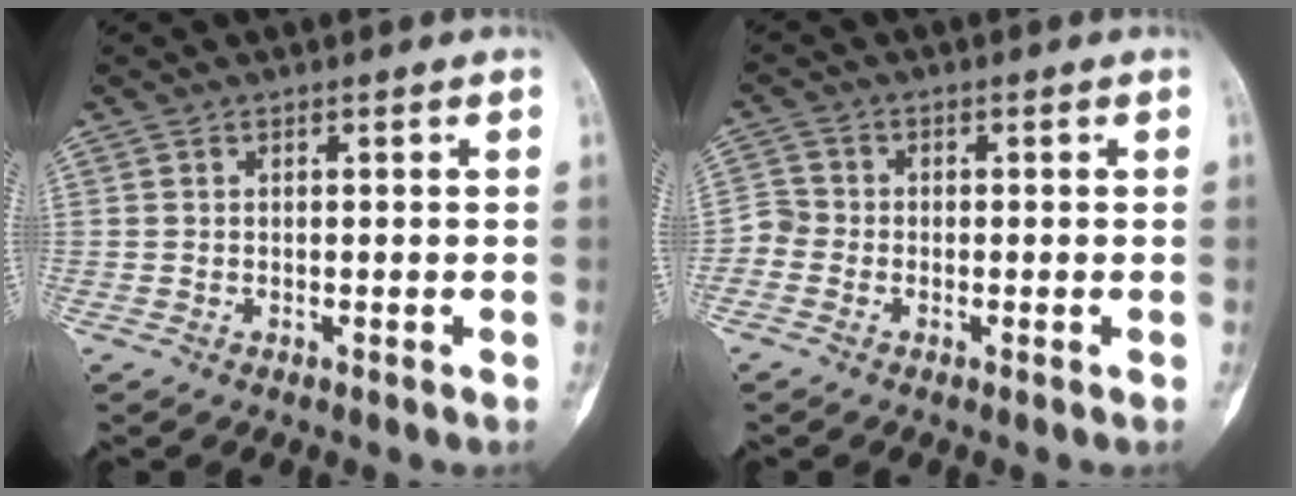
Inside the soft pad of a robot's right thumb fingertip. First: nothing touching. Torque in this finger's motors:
{"motor_torque": [-0.04, -0.19, 0.10, -0.04, -0.03]}